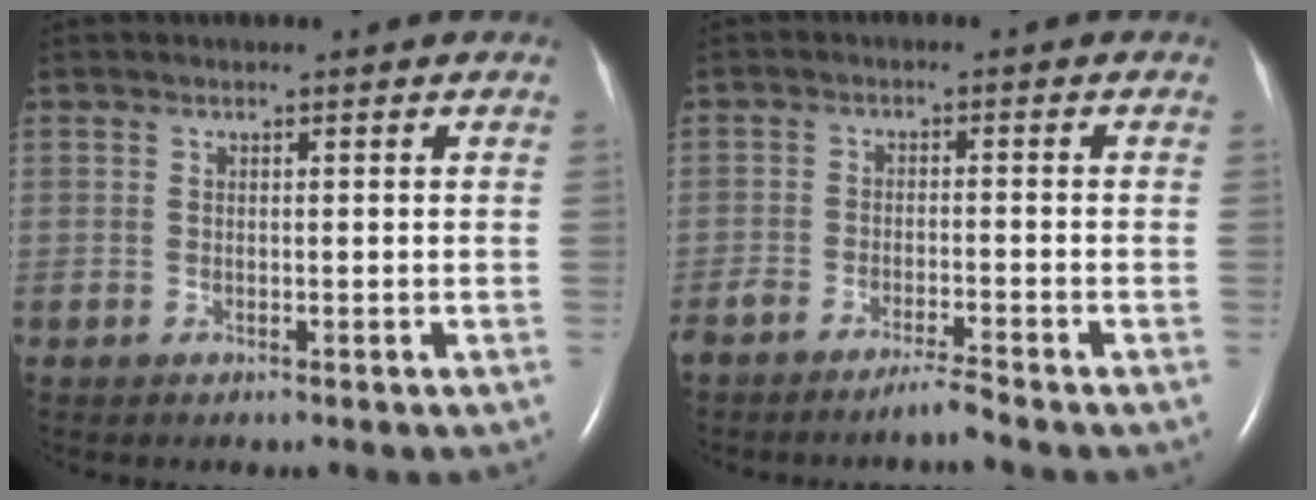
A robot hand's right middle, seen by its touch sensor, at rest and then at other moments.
{"total": 3.2, "force": [-2.8, -0.6, 1.3], "torque": [-0.029, -0.007, -0.058]}